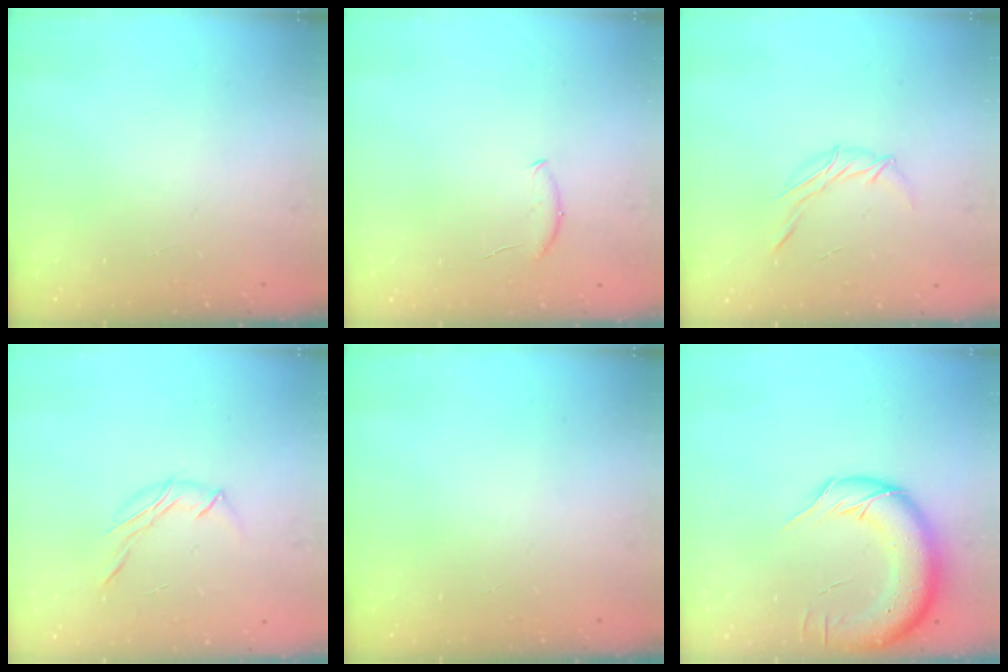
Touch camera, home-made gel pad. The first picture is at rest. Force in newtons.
{"total": 5.9, "press": 5.9, "slide": 0.9}
{"total": 5.5, "press": 5.4, "slide": 1.2}
{"total": 6.2, "press": 6.1, "slide": 1.5}
{"total": 0.0}
{"total": 16.2, "press": 15.8, "slide": 3.3}